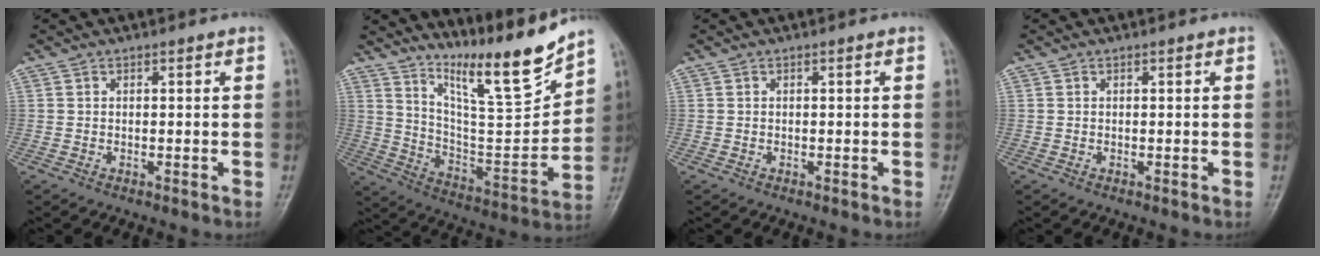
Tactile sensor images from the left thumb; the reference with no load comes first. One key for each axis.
{"total": 16.3, "fx": 13.4, "fy": 1.5, "fz": 9.1, "tx": -0.121, "ty": -0.097, "tz": 0.241}
{"total": 0.0}
{"total": 0.0}